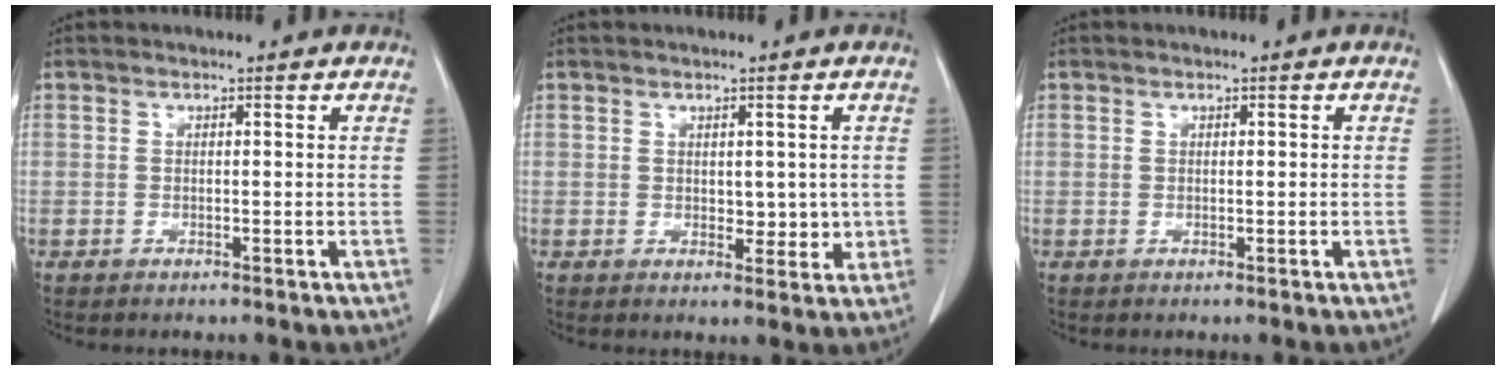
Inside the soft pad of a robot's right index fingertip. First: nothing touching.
{"total": 4.9, "force": [0.2, 3.2, 3.8], "torque": [-0.053, 0.003, 0.014]}
{"total": 0.6, "force": [0.0, 0.4, 0.4], "torque": [-0.015, 0.004, 0.002]}